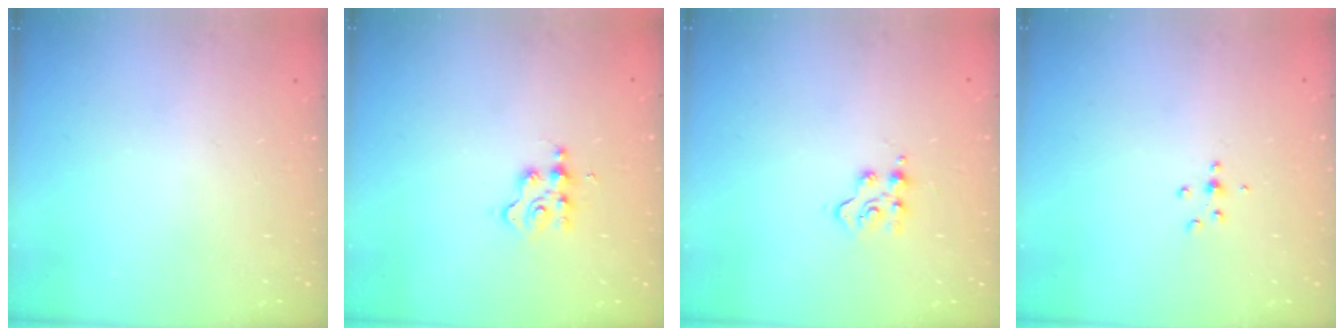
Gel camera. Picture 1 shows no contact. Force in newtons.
{"total": 2.7, "press": 2.6, "slide": 0.4}
{"total": 4.5, "press": 4.5, "slide": 0.4}
{"total": 4.4, "press": 4.2, "slide": 1.4}